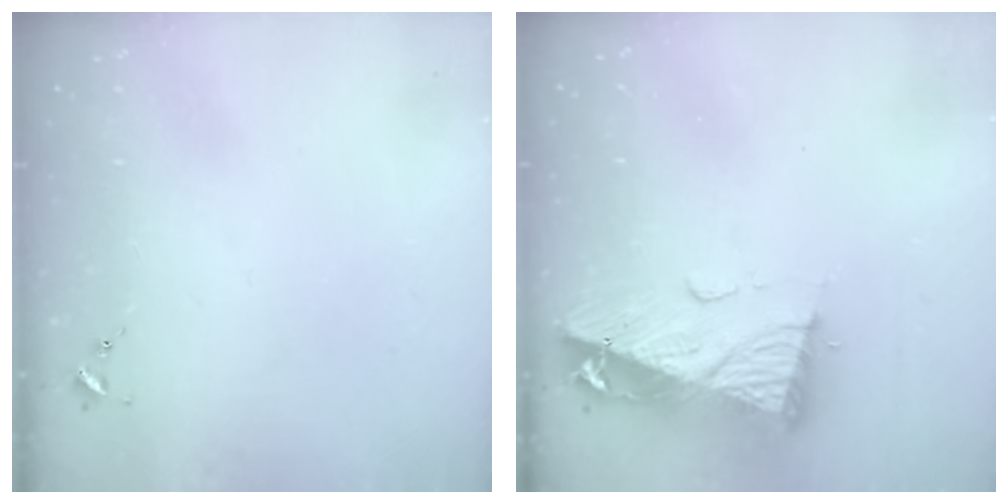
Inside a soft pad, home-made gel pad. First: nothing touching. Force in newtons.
{"total": 12.8, "press": 12.8, "slide": 1.2}